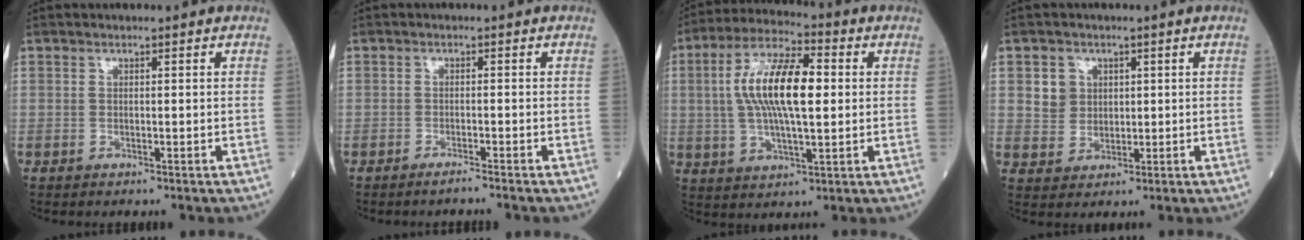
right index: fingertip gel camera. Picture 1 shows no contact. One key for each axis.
{"total": 1.6, "fx": -1.4, "fy": -0.4, "fz": 0.7, "tx": -0.011, "ty": 0.002, "tz": -0.025}
{"total": 13.3, "fx": 1.5, "fy": 3.7, "fz": 12.6, "tx": -0.248, "ty": 0.020, "tz": 0.024}
{"total": 4.0, "fx": 1.3, "fy": 3.7, "fz": 0.9, "tx": -0.017, "ty": 0.010, "tz": 0.027}